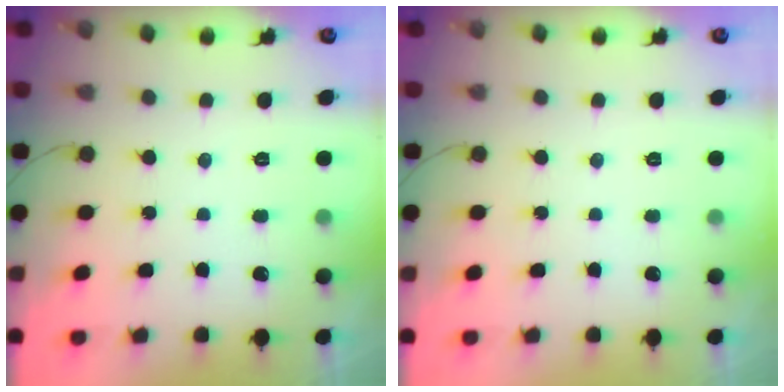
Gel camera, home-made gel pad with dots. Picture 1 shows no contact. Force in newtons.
{"total": 0.0}